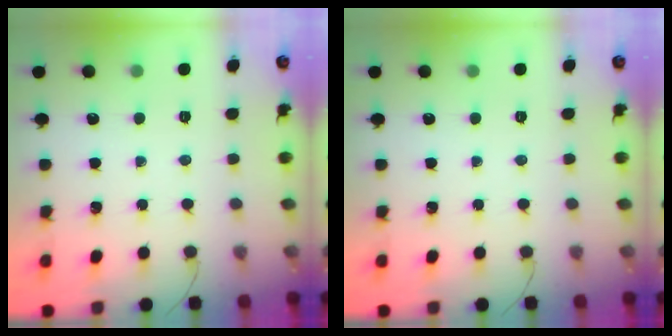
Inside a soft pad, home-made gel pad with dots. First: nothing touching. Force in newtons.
{"total": 0.0}